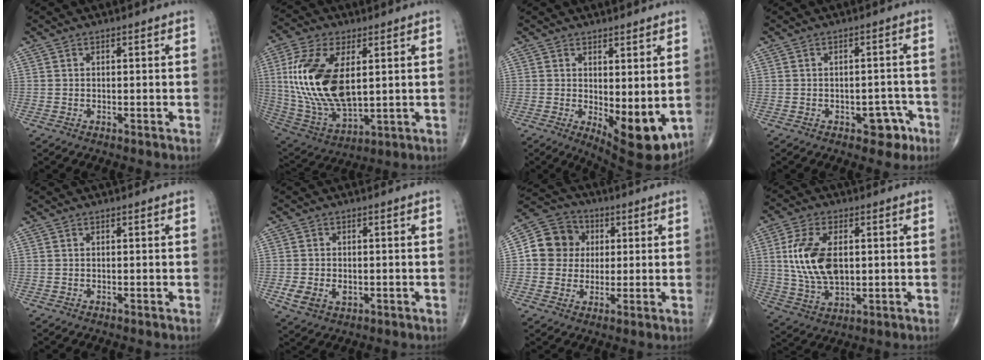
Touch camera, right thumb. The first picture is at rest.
{"total": 20.3, "force": [3.3, 10.5, 17.0], "torque": [-0.350, -0.021, 0.070]}
{"total": 10.2, "force": [-0.9, 4.1, 9.3], "torque": [-0.115, -0.026, 0.002]}
{"total": 4.7, "force": [-2.4, 2.9, 2.8], "torque": [-0.011, 0.021, -0.028]}
{"total": 0.0}
{"total": 5.8, "force": [-1.5, 4.1, 3.8], "torque": [-0.070, 0.001, -0.019]}
{"total": 10.4, "force": [1.3, 9.6, 3.7], "torque": [-0.034, 0.010, 0.014]}
{"total": 13.0, "force": [1.6, 7.4, 10.6], "torque": [-0.206, -0.006, 0.036]}